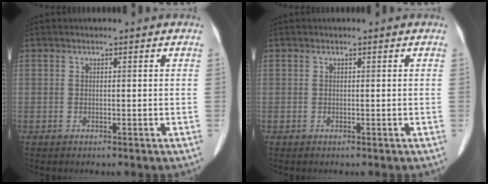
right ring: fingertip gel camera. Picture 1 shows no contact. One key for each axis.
{"total": 0.0}